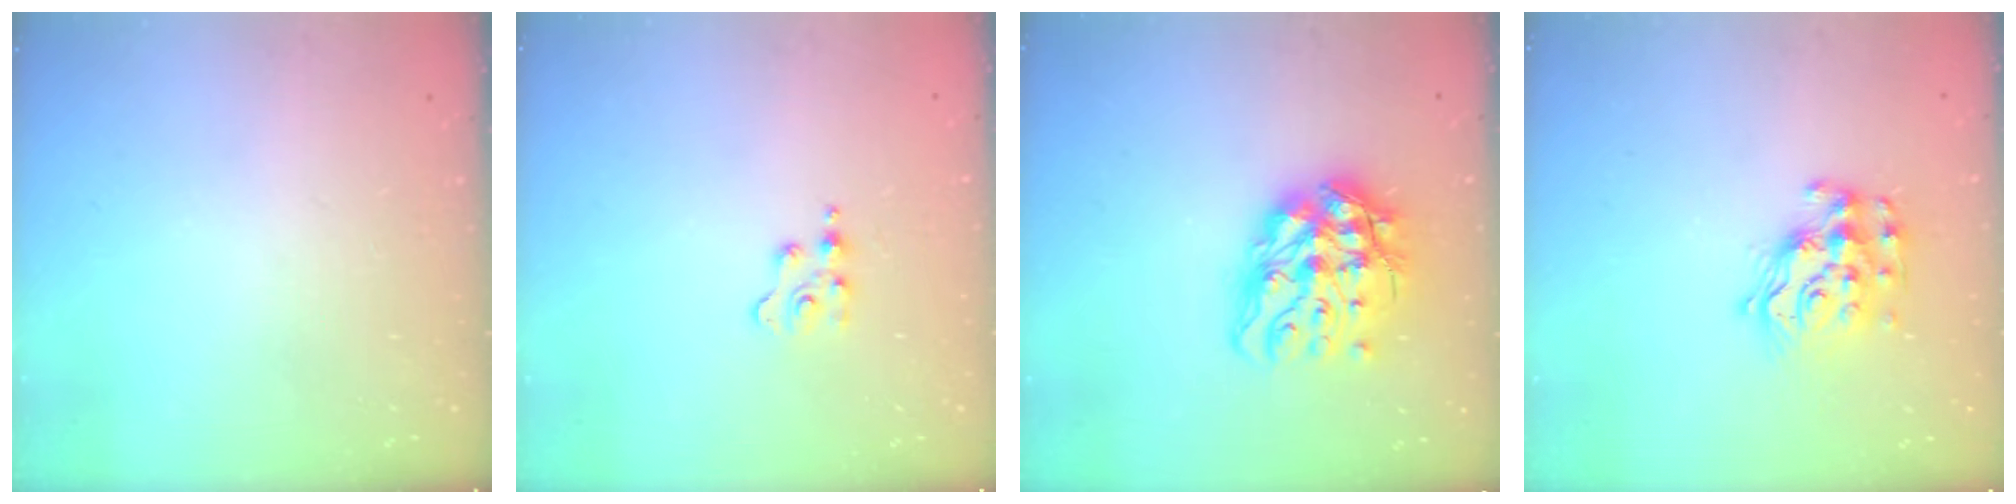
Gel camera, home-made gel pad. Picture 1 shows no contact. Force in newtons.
{"total": 2.5, "press": 2.4, "slide": 0.4}
{"total": 15.7, "press": 15.6, "slide": 1.5}
{"total": 11.8, "press": 11.8, "slide": 0.7}